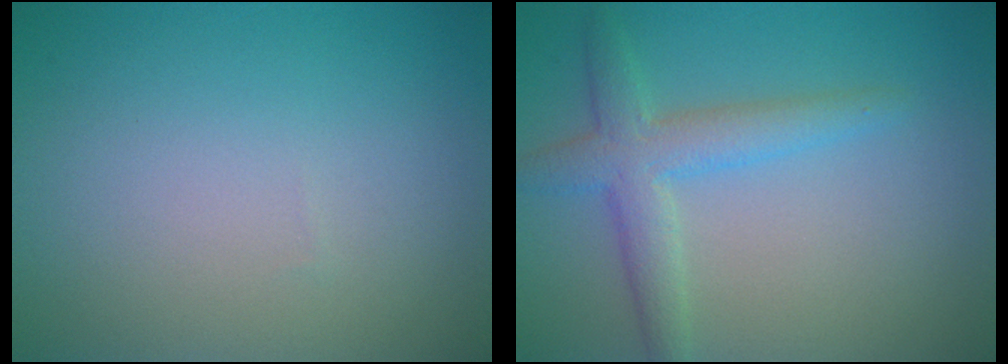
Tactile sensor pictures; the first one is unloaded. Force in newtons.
{"total": 3.7, "press": 3.7, "slide": 0.2}